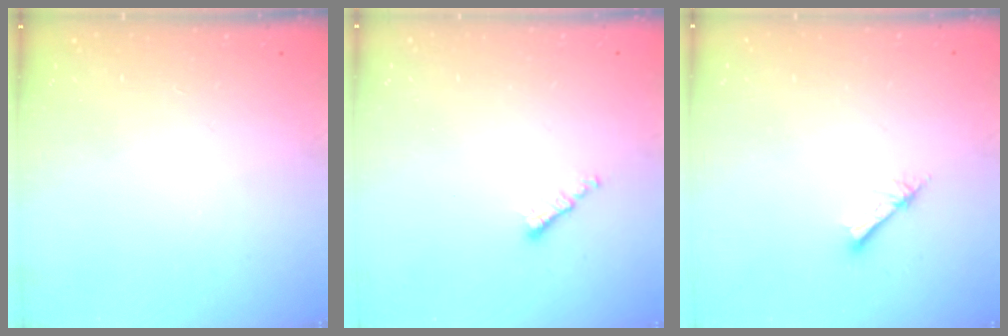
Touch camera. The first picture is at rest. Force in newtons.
{"total": 1.3, "press": 1.2, "slide": 0.5}
{"total": 2.3, "press": 2.3, "slide": 0.3}